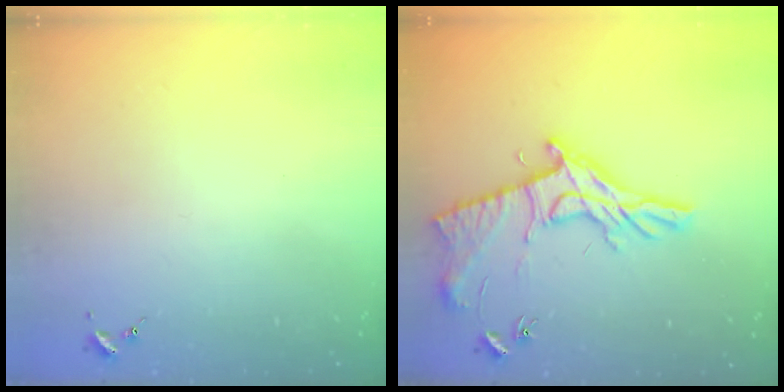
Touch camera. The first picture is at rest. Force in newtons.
{"total": 15.3, "press": 15.3, "slide": 0.6}